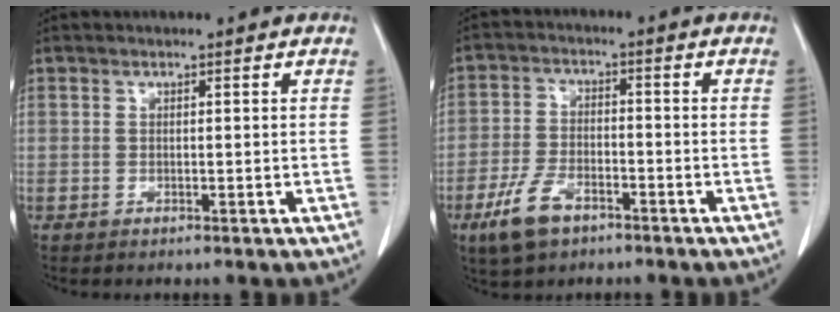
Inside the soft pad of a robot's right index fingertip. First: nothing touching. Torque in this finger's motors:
{"motor_torque": [0.13, -0.50, -0.48, -0.21]}